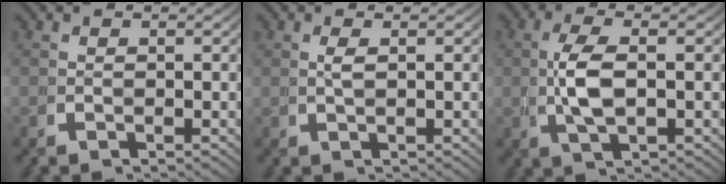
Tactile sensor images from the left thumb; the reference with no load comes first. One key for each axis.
{"total": 0.9, "fx": 0.7, "fy": -0.2, "fz": 0.6, "tx": -0.016, "ty": 0.000, "tz": 0.015}
{"total": 3.8, "fx": 0.4, "fy": 1.3, "fz": 3.6, "tx": -0.085, "ty": 0.000, "tz": 0.012}